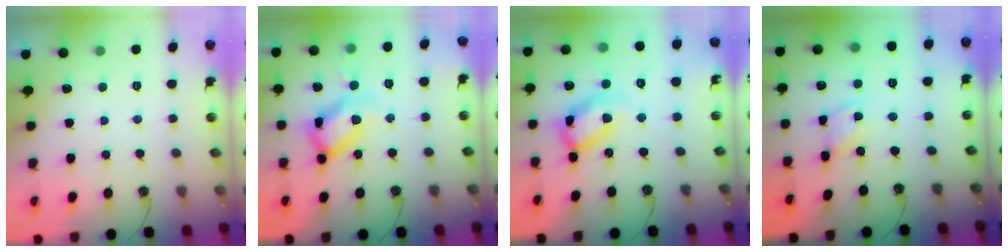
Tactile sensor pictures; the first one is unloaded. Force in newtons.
{"total": 14.9, "press": 14.9, "slide": 0.7}
{"total": 17.2, "press": 17.2, "slide": 1.5}
{"total": 6.6, "press": 6.6, "slide": 0.3}